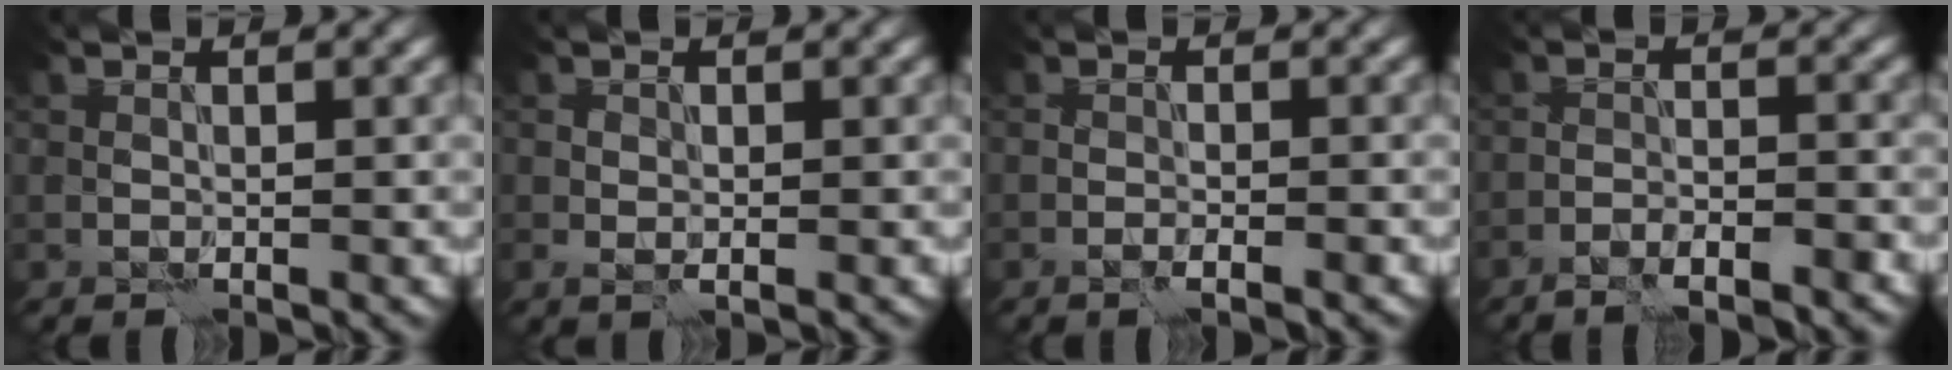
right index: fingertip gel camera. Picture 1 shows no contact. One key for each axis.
{"total": 0.7, "fx": -0.1, "fy": 0.3, "fz": 0.6, "tx": -0.014, "ty": 0.000, "tz": -0.002}
{"total": 1.2, "fx": -1.0, "fy": -0.2, "fz": 0.7, "tx": -0.009, "ty": 0.006, "tz": -0.018}
{"total": 4.1, "fx": -3.7, "fy": 0.4, "fz": 1.7, "tx": -0.027, "ty": 0.013, "tz": -0.054}